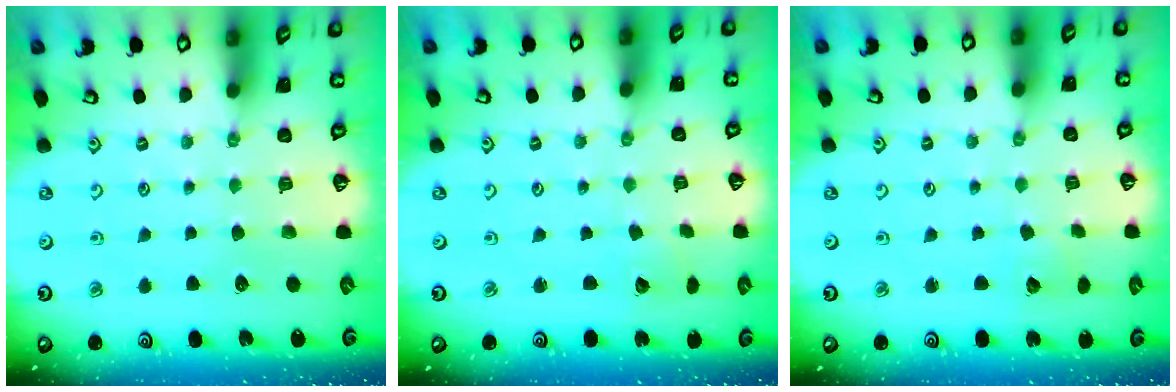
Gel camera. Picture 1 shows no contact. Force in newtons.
{"total": 1.7, "press": 1.7, "slide": 0.1}
{"total": 3.9, "press": 3.9, "slide": 0.5}